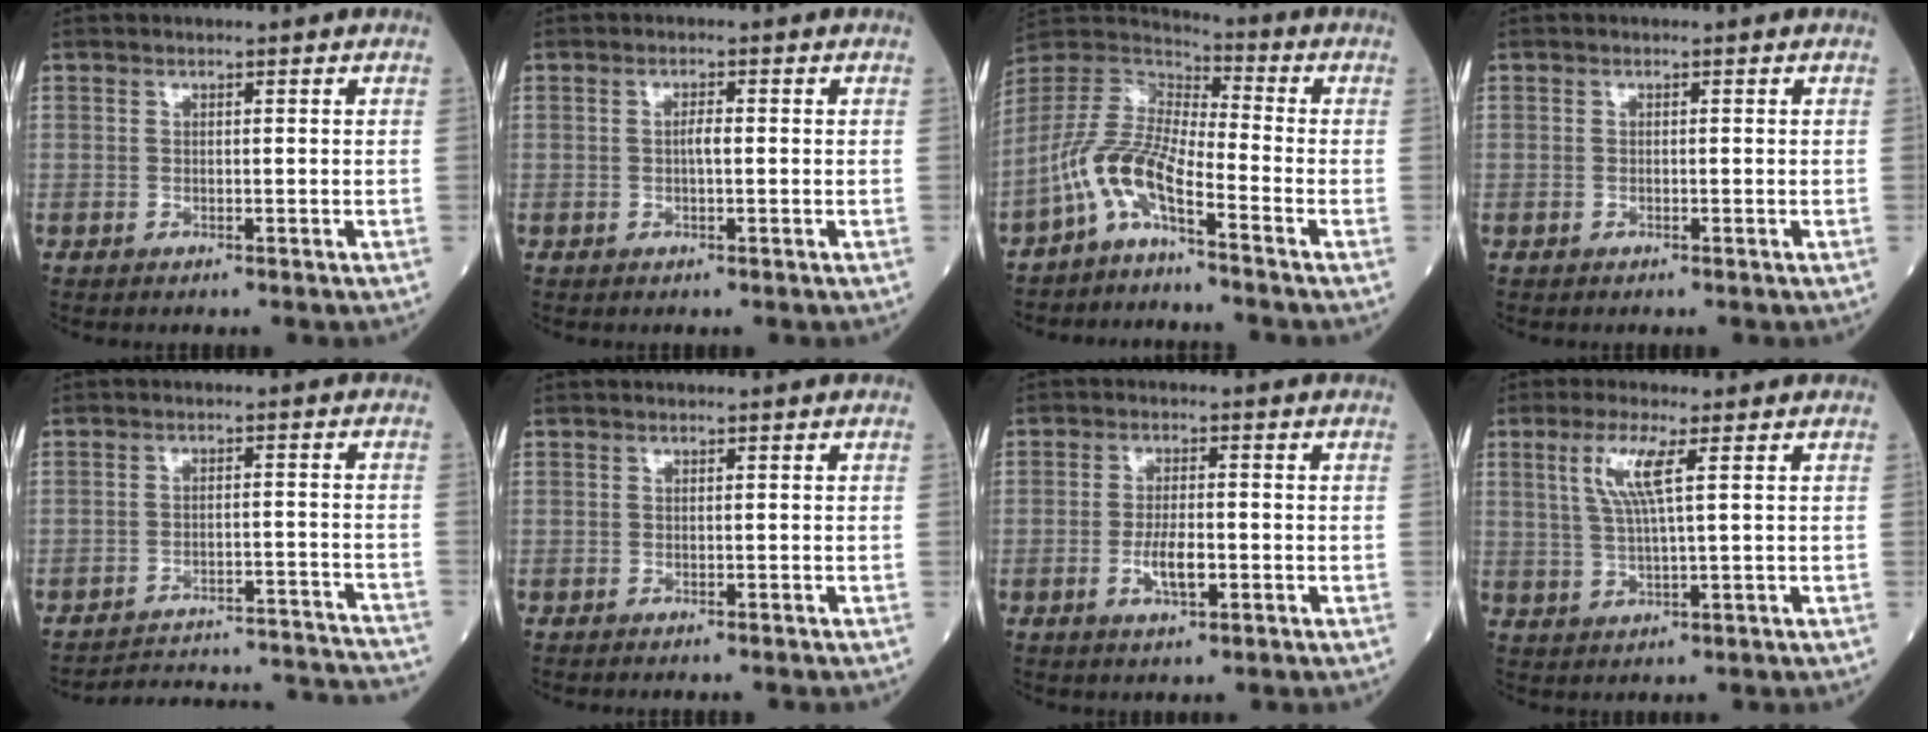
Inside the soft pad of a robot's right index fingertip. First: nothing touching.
{"total": 1.5, "force": [-0.1, 0.3, 1.5], "torque": [-0.029, 0.003, -0.003]}
{"total": 8.9, "force": [-5.3, 1.9, 6.9], "torque": [-0.160, 0.013, -0.115]}
{"total": 0.0}
{"total": 20.2, "force": [-19.9, -0.1, 3.5], "torque": [-0.040, -0.001, -0.254]}
{"total": 1.8, "force": [-1.6, 0.0, 0.7], "torque": [-0.008, -0.001, -0.021]}
{"total": 4.5, "force": [-1.3, 1.3, 4.1], "torque": [-0.078, 0.000, -0.021]}
{"total": 5.8, "force": [2.1, 0.1, 5.4], "torque": [-0.115, 0.003, 0.044]}